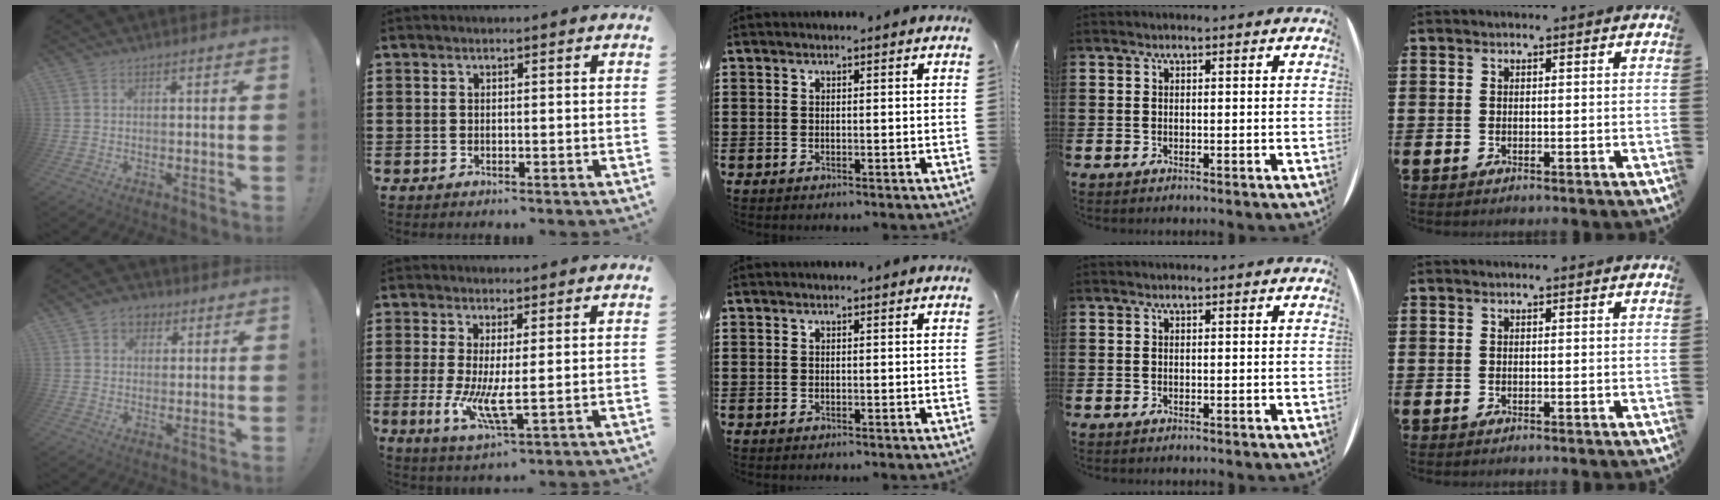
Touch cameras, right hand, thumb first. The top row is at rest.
{"thumb": {"total": 5.5, "force": [2.4, 4.6, 1.7], "torque": [-0.021, -0.008, 0.046]}, "index": {"total": 6.2, "force": [-0.3, 1.6, 6.0], "torque": [-0.115, -0.016, -0.005]}}